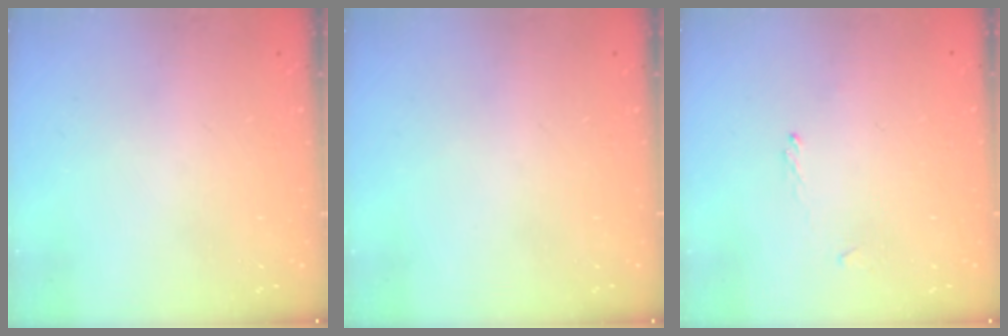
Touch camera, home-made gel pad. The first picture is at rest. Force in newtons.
{"total": 0.0}
{"total": 1.1, "press": 1.0, "slide": 0.5}